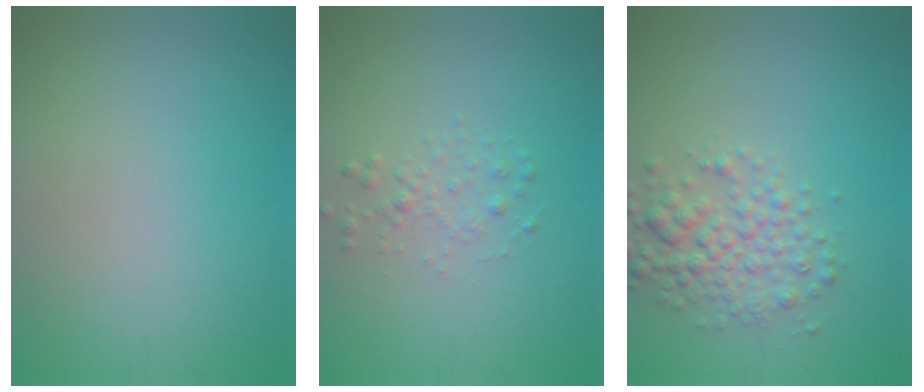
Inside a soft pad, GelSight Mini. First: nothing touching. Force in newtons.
{"total": 1.2, "press": 1.2, "slide": 0.0}
{"total": 3.5, "press": 3.5, "slide": 0.1}